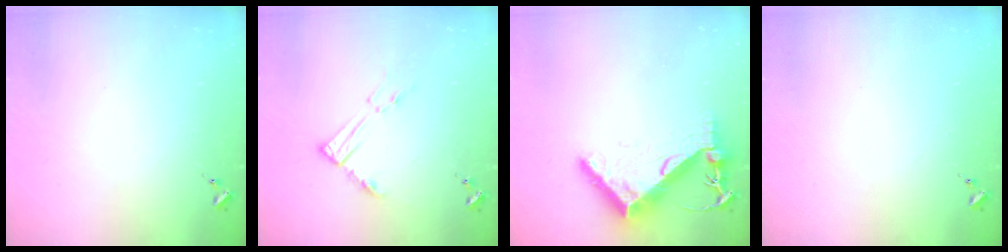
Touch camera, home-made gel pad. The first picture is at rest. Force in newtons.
{"total": 8.6, "press": 8.5, "slide": 0.9}
{"total": 9.5, "press": 9.5, "slide": 1.1}
{"total": 0.0}